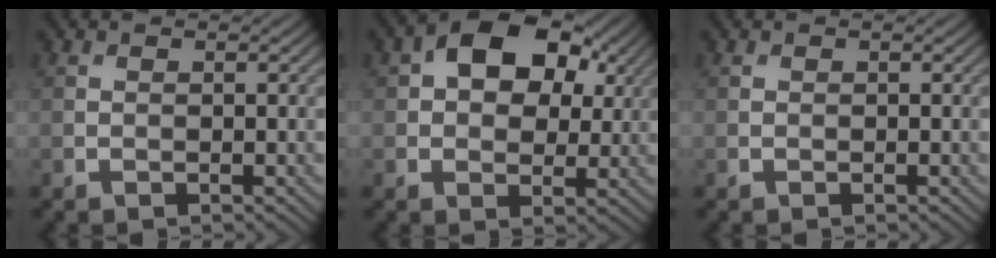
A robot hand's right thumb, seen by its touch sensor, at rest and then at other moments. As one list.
[{"total": 11.1, "force": [3.7, 7.3, 7.6], "torque": [-0.127, 0.015, 0.054]}, {"total": 0.0}]